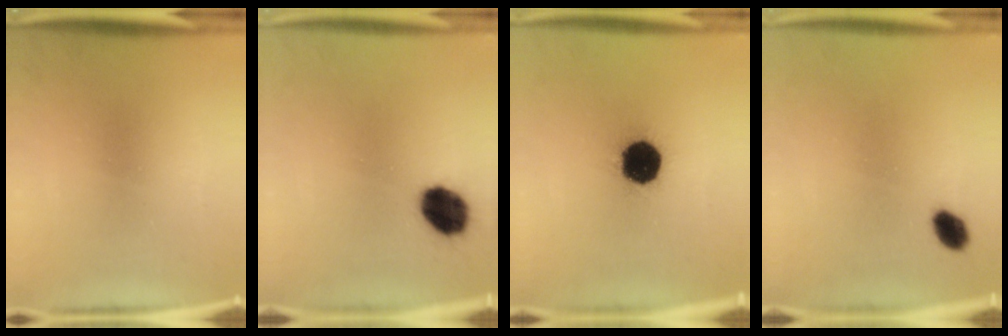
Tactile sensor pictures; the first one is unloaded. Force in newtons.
{"total": 9.9}
{"total": 16.9}
{"total": 3.6}